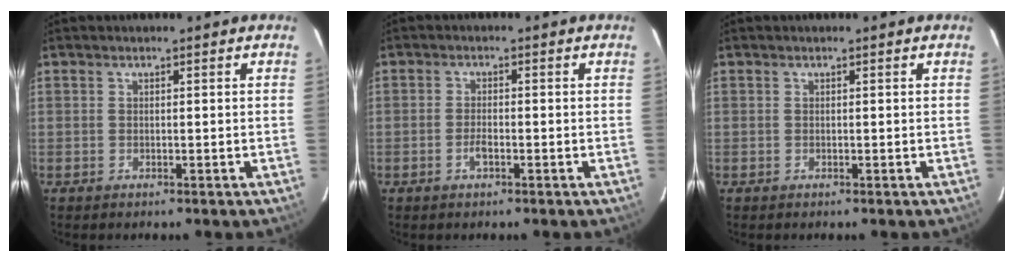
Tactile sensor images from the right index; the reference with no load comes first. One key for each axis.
{"total": 2.2, "fx": -1.0, "fy": 0.8, "fz": 1.7, "tx": -0.037, "ty": 0.001, "tz": -0.020}
{"total": 0.0}